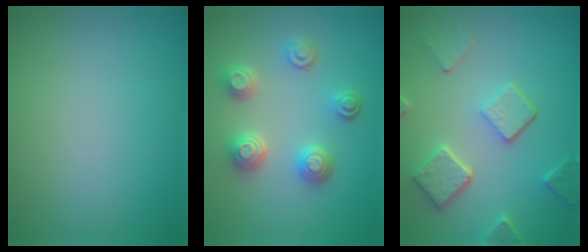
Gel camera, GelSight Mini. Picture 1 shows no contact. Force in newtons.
{"total": 3.8, "press": 3.2, "slide": 1.9}
{"total": 5.2, "press": 3.9, "slide": 3.4}